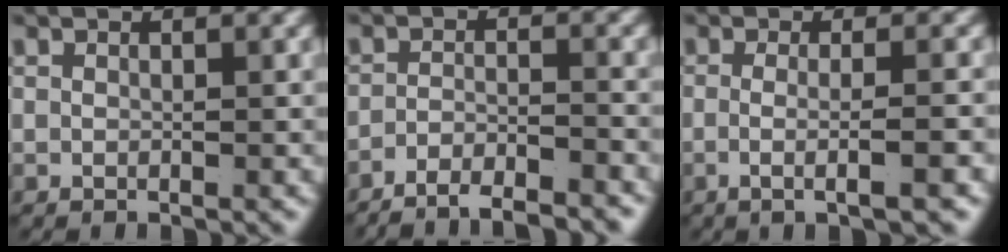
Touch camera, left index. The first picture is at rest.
{"total": 5.3, "force": [-5.0, 0.9, 1.5], "torque": [-0.017, -0.019, -0.078]}
{"total": 3.3, "force": [-1.5, -0.4, 2.9], "torque": [-0.058, -0.012, -0.020]}